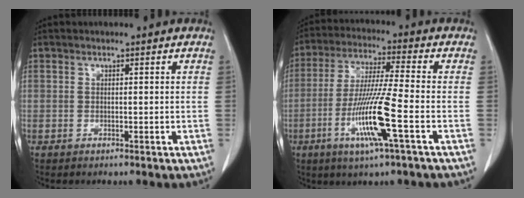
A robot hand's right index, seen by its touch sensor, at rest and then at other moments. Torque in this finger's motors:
{"motor_torque": [1.79, -0.35, 0.94, 0.21]}